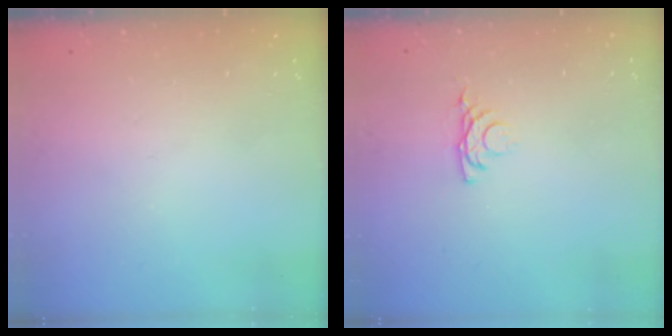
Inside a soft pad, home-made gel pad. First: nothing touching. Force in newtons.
{"total": 4.3, "press": 4.2, "slide": 0.8}